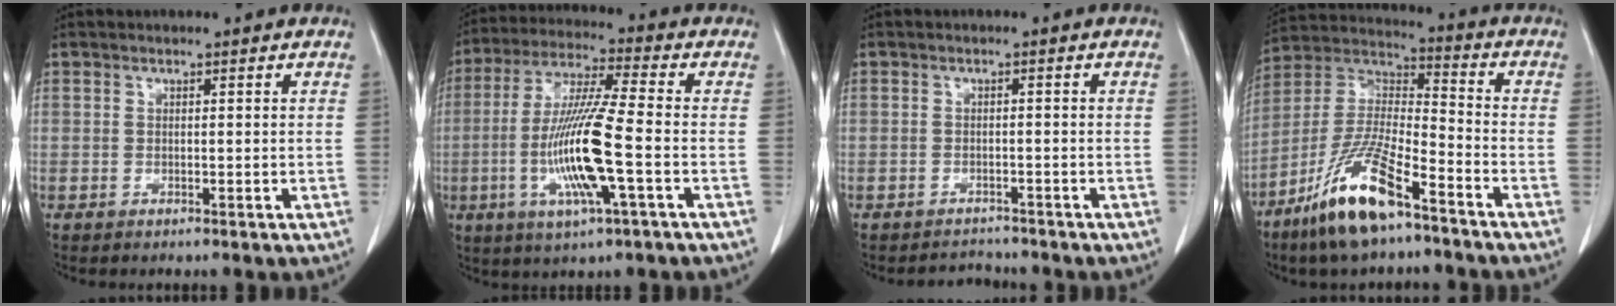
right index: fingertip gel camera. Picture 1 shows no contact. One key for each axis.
{"total": 13.8, "fx": -3.2, "fy": 0.5, "fz": 13.5, "tx": -0.271, "ty": -0.012, "tz": -0.062}
{"total": 2.3, "fx": -2.2, "fy": 0.5, "fz": -0.4, "tx": 0.006, "ty": -0.007, "tz": -0.030}
{"total": 15.2, "fx": -9.6, "fy": 3.0, "fz": 11.3, "tx": -0.236, "ty": -0.013, "tz": -0.182}